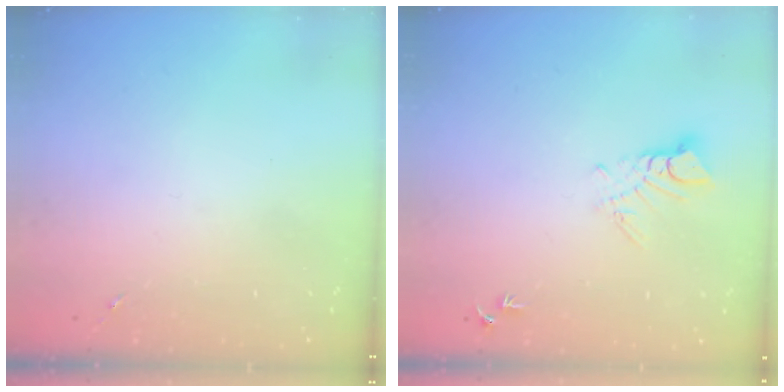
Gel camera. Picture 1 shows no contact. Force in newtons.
{"total": 5.9, "press": 5.9, "slide": 0.5}